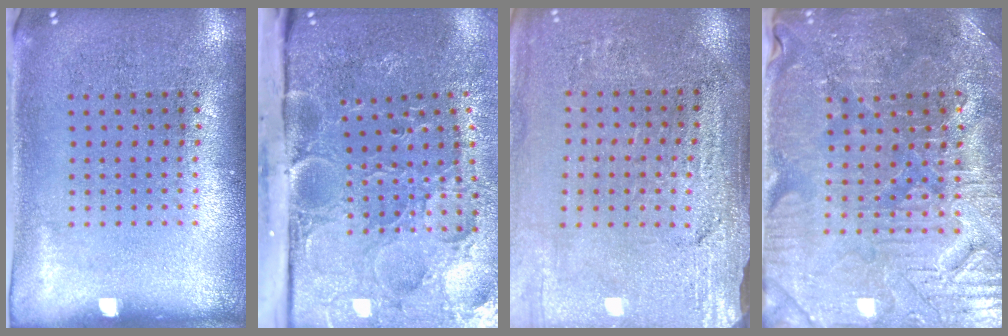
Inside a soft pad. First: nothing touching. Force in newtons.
{"total": 5.1, "press": 4.1, "slide": 3.1}
{"total": 3.1, "press": 3.1, "slide": 0.1}
{"total": 3.5, "press": 3.5, "slide": 0.5}